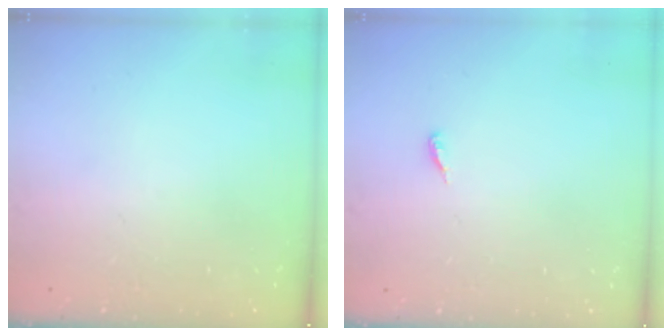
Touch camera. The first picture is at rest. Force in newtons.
{"total": 3.2, "press": 3.2, "slide": 0.2}